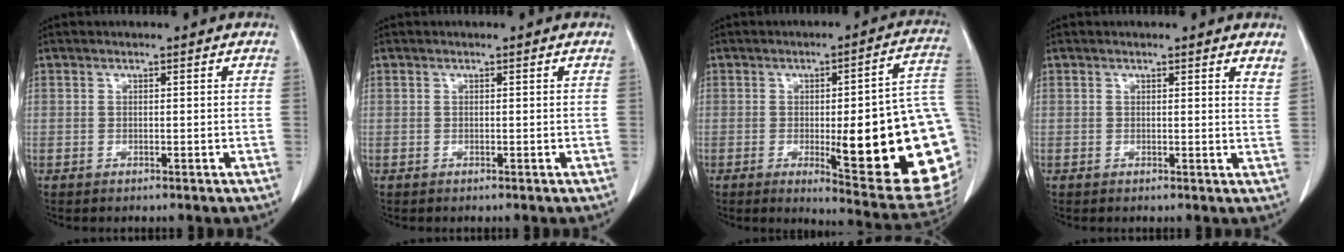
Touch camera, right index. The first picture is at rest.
{"total": 0.0}
{"total": 24.2, "force": [-3.0, 3.1, 23.8], "torque": [-0.215, -0.004, -0.034]}
{"total": 2.4, "force": [2.2, 0.2, 0.8], "torque": [-0.012, -0.012, 0.010]}